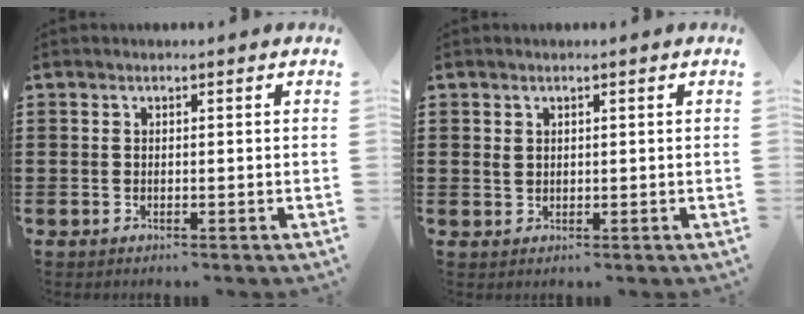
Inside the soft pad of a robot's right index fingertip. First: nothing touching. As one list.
[{"total": 1.2, "force": [0.6, 0.9, 0.5], "torque": [-0.012, 0.004, 0.012]}]